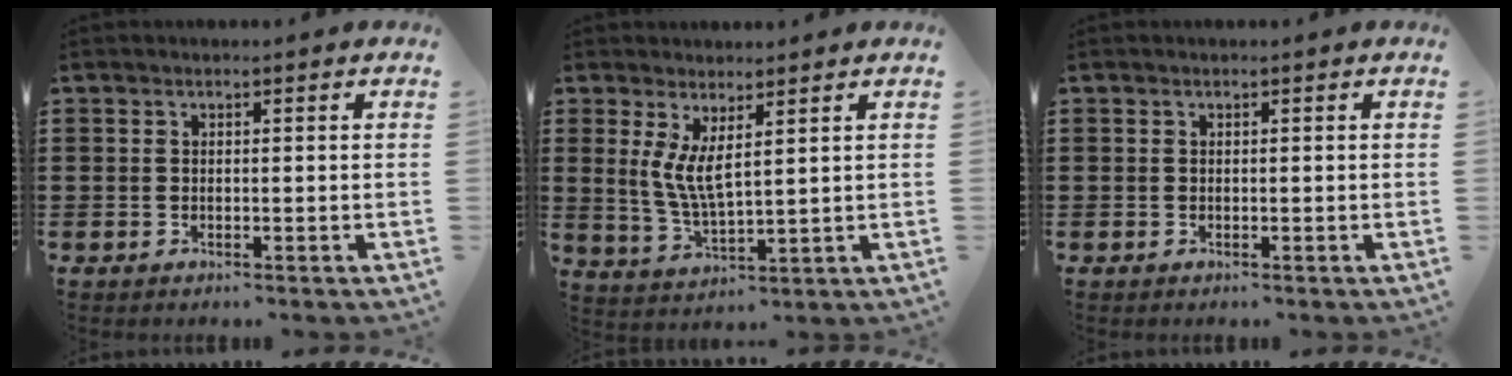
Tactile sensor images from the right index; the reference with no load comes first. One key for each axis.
{"total": 5.0, "fx": 2.1, "fy": 1.3, "fz": 4.4, "tx": -0.099, "ty": -0.007, "tz": 0.038}
{"total": 0.0}